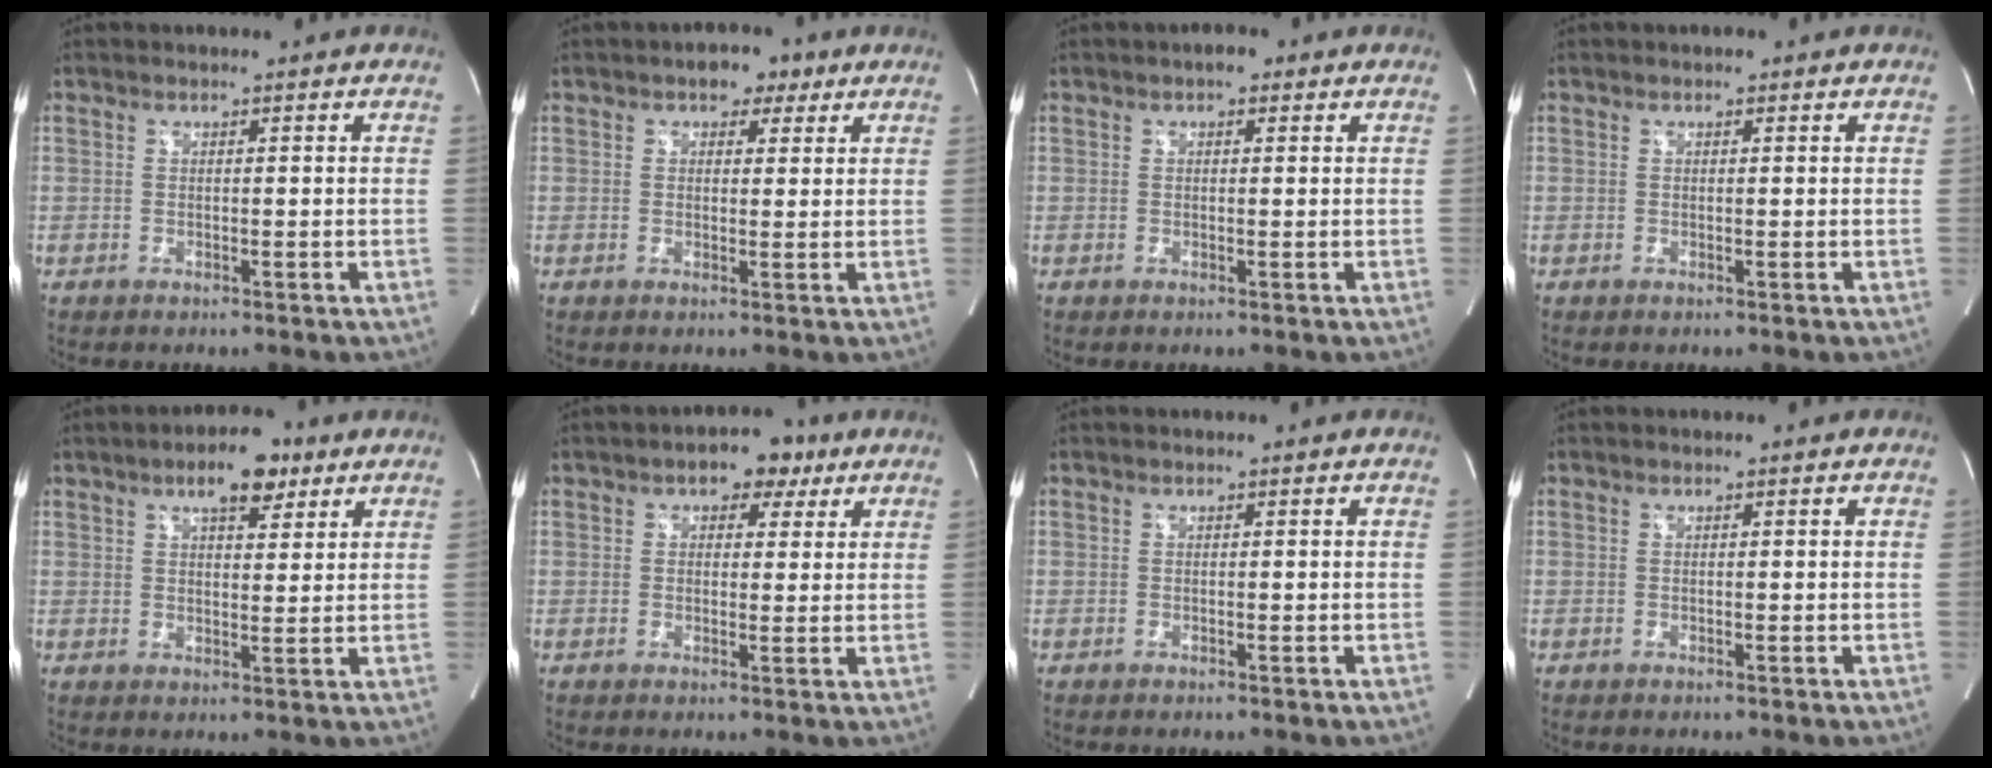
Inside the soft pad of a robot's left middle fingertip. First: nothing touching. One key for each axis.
{"total": 4.1, "fx": 2.3, "fy": 2.5, "fz": 2.3, "tx": -0.025, "ty": 0.016, "tz": 0.030}
{"total": 1.9, "fx": 1.1, "fy": 0.9, "fz": 1.3, "tx": -0.020, "ty": 0.010, "tz": 0.014}
{"total": 0.6, "fx": 0.3, "fy": 0.4, "fz": 0.3, "tx": -0.007, "ty": 0.003, "tz": 0.003}
{"total": 7.4, "fx": 4.5, "fy": 2.7, "fz": 5.2, "tx": -0.082, "ty": 0.013, "tz": 0.068}
{"total": 5.5, "fx": 2.9, "fy": 3.2, "fz": 3.3, "tx": -0.037, "ty": 0.021, "tz": 0.037}
{"total": 0.0}
{"total": 0.0}